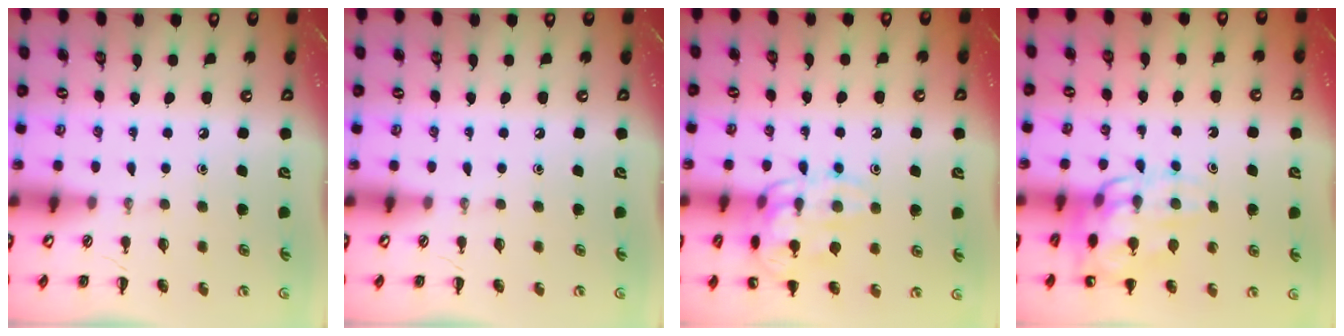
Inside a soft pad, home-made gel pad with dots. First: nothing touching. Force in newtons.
{"total": 0.0}
{"total": 13.9, "press": 13.9, "slide": 0.3}
{"total": 13.9, "press": 13.8, "slide": 1.8}